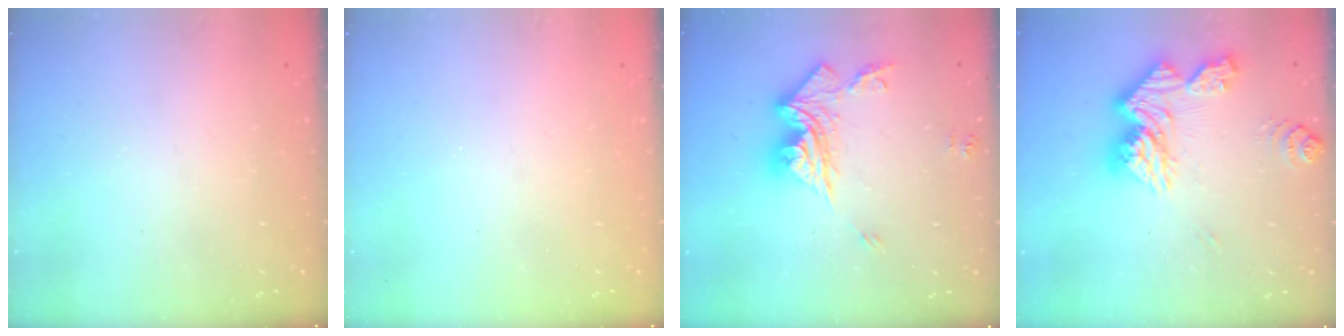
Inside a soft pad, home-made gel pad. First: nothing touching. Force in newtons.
{"total": 0.0}
{"total": 13.7, "press": 13.6, "slide": 1.5}
{"total": 15.4, "press": 15.3, "slide": 1.1}